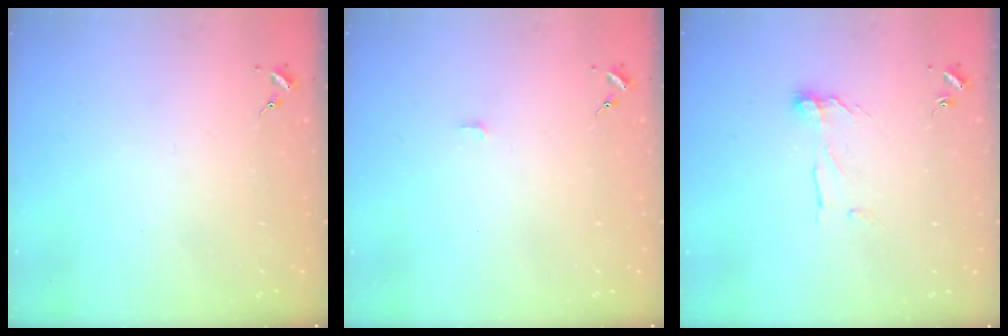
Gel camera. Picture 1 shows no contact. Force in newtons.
{"total": 2.8, "press": 2.8, "slide": 0.2}
{"total": 7.0, "press": 7.0, "slide": 0.3}